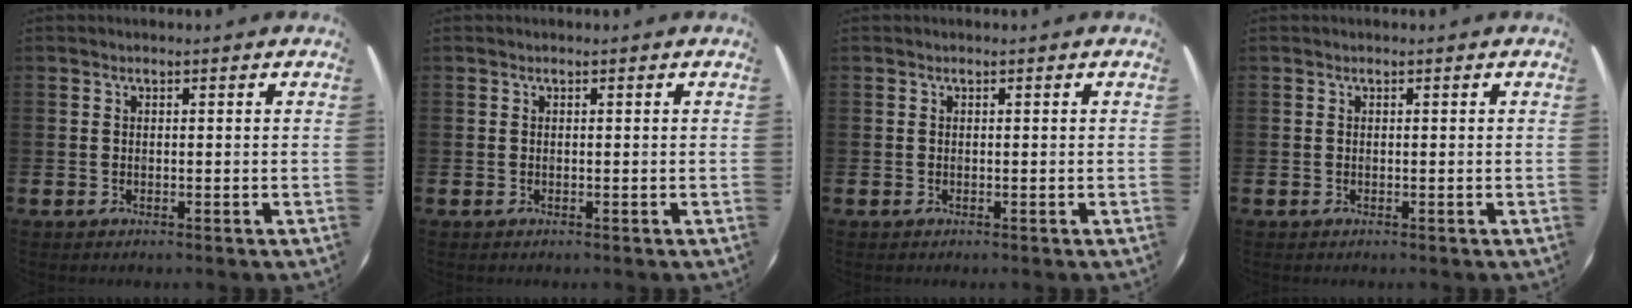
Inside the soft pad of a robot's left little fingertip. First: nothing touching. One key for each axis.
{"total": 0.0}
{"total": 0.0}
{"total": 0.0}